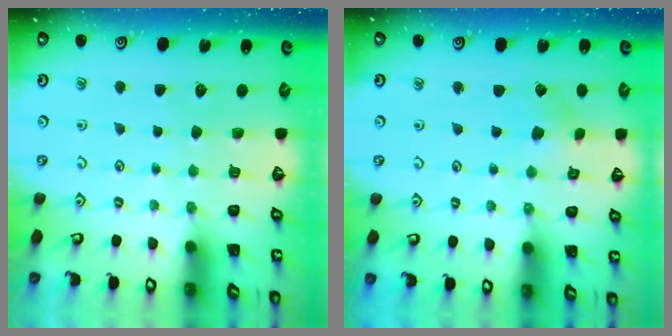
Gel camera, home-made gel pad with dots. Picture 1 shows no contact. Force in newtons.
{"total": 2.8, "press": 2.8, "slide": 0.5}